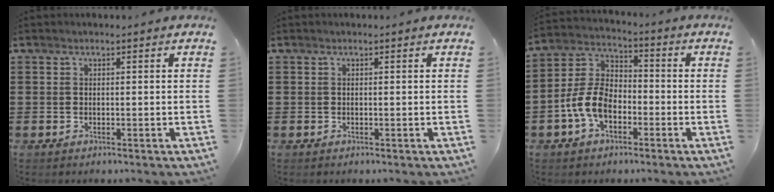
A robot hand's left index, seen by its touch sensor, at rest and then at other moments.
{"total": 0.0}
{"total": 7.9, "force": [-3.4, 4.7, 5.3], "torque": [-0.143, 0.003, -0.074]}